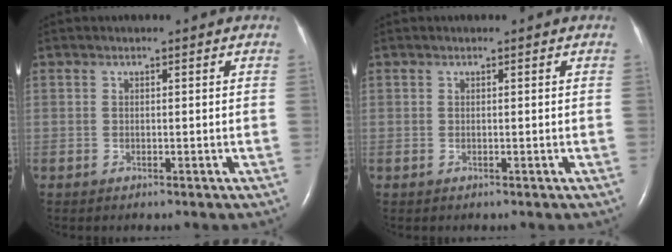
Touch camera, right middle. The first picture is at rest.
{"total": 0.0}